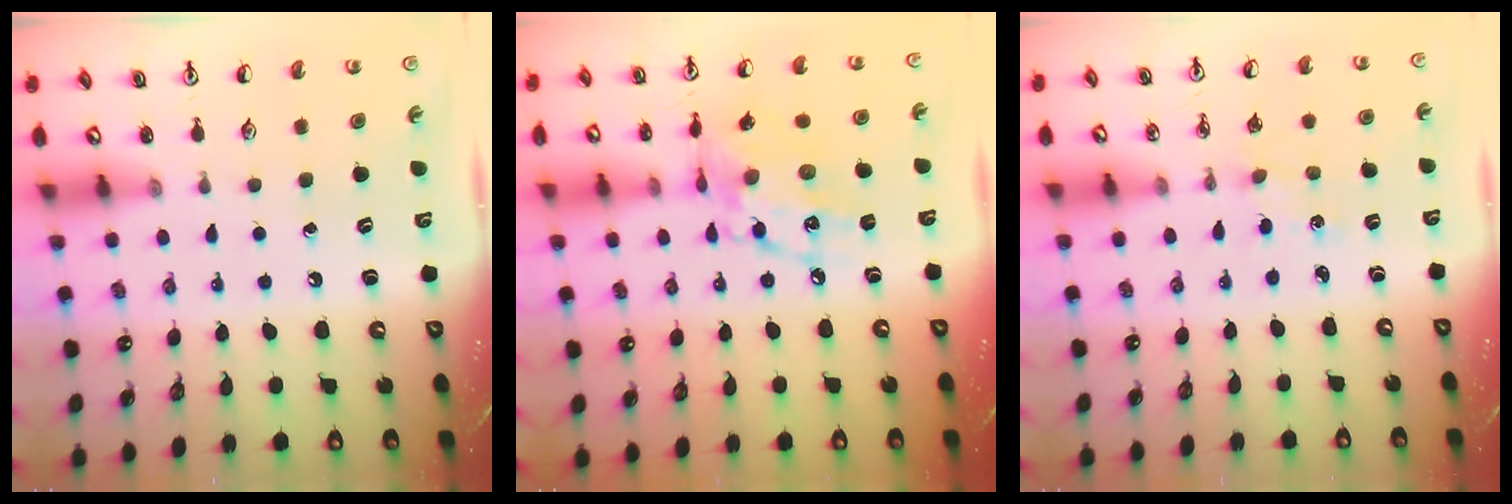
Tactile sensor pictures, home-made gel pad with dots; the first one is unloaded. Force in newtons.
{"total": 13.2, "press": 13.2, "slide": 0.7}
{"total": 0.0}